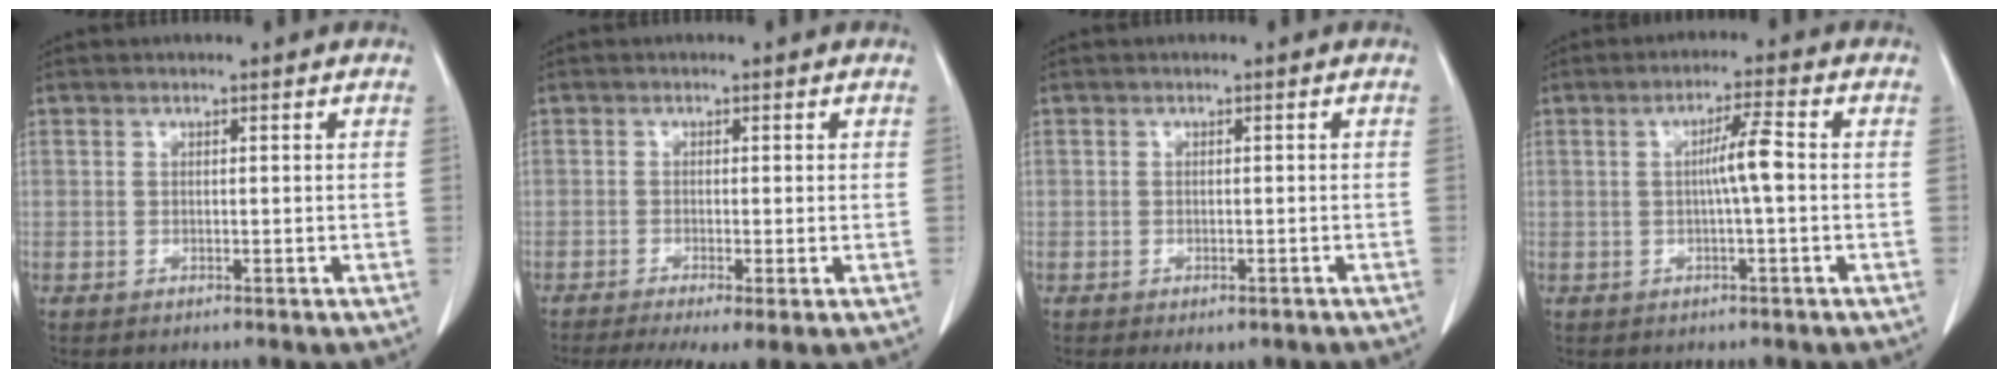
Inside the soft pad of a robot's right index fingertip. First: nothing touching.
{"total": 6.4, "force": [-4.0, 1.3, 4.8], "torque": [-0.078, -0.015, -0.067]}
{"total": 3.5, "force": [-2.4, 2.1, 1.3], "torque": [-0.006, 0.001, -0.025]}
{"total": 4.3, "force": [0.0, 0.1, 4.3], "torque": [-0.074, 0.010, 0.000]}